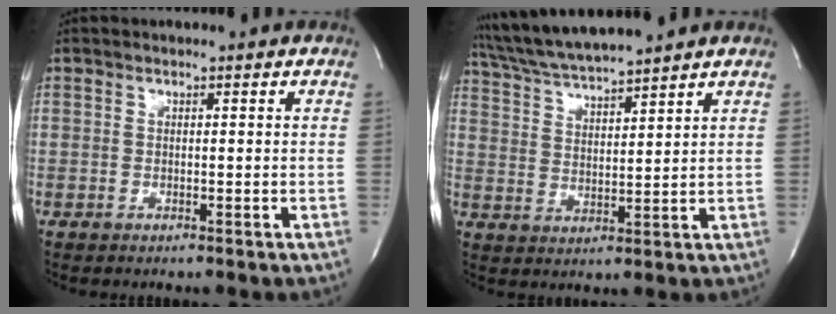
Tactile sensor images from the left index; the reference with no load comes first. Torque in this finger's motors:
{"motor_torque": [0.10, -0.18, 0.34, 0.10]}